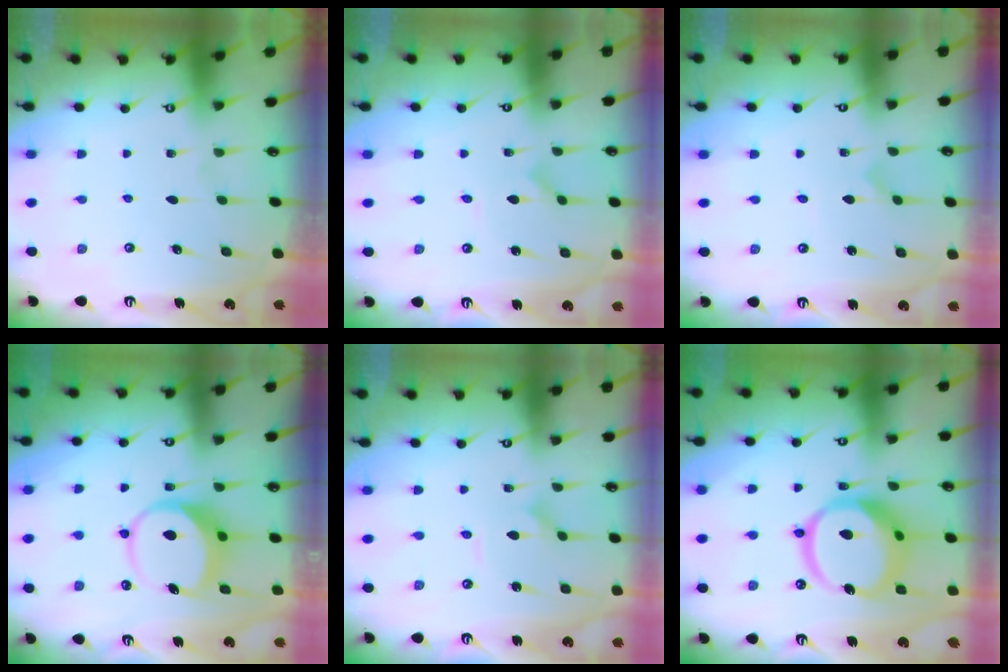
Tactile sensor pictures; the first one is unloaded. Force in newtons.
{"total": 0.0}
{"total": 0.0}
{"total": 7.4, "press": 7.3, "slide": 1.3}
{"total": 1.9, "press": 1.9, "slide": 0.0}
{"total": 15.6, "press": 15.5, "slide": 2.1}